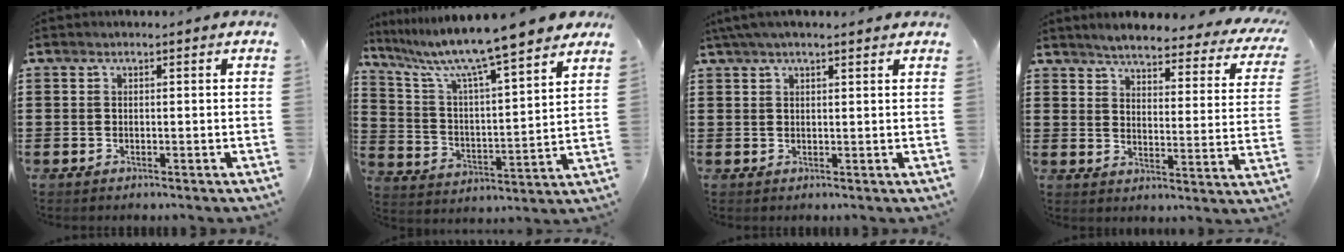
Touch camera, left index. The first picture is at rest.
{"total": 9.5, "force": [8.4, -0.2, 4.5], "torque": [-0.122, -0.061, 0.137]}
{"total": 2.7, "force": [2.1, 0.3, 1.7], "torque": [-0.037, 0.005, 0.040]}
{"total": 4.0, "force": [3.9, 0.2, 1.0], "torque": [-0.043, -0.029, 0.060]}